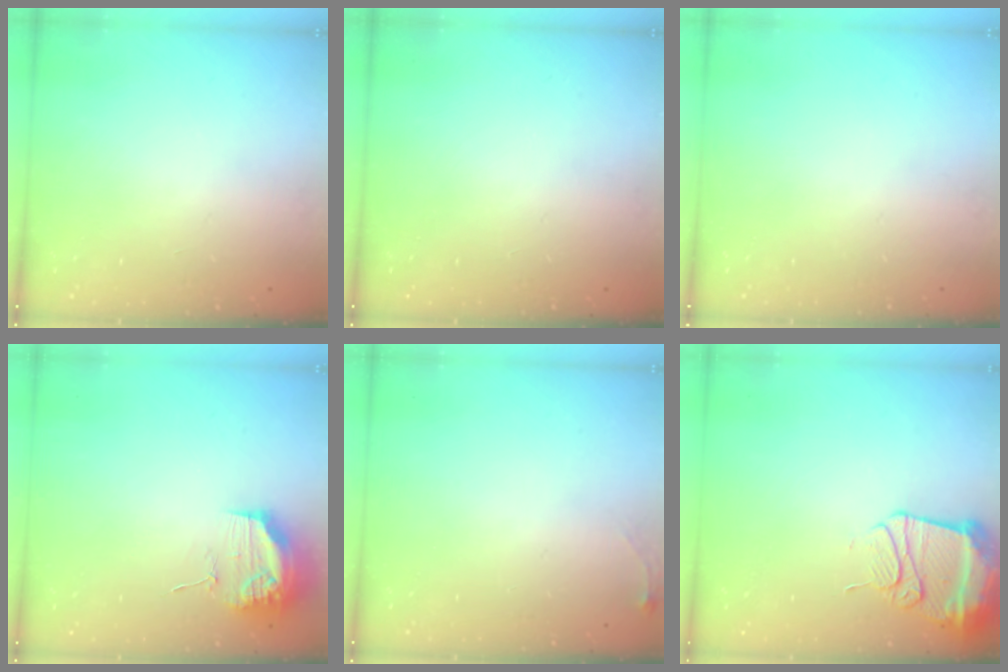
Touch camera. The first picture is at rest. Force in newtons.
{"total": 0.0}
{"total": 0.0}
{"total": 12.3, "press": 12.3, "slide": 1.1}
{"total": 4.0, "press": 3.9, "slide": 0.6}
{"total": 13.2, "press": 13.2, "slide": 1.4}